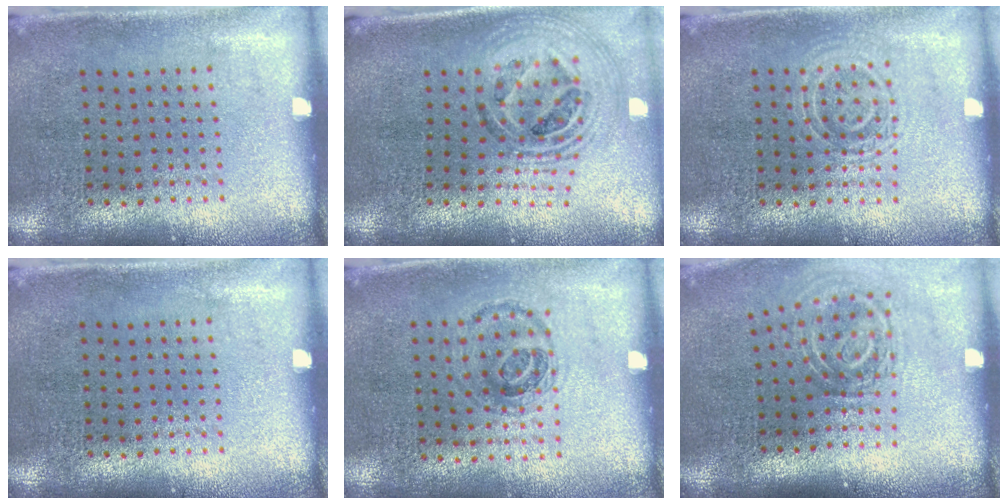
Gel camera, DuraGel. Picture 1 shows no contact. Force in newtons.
{"total": 1.6, "press": 1.4, "slide": 0.8}
{"total": 1.8, "press": 1.8, "slide": 0.4}
{"total": 0.0}
{"total": 0.9, "press": 0.8, "slide": 0.5}
{"total": 1.8, "press": 1.2, "slide": 1.3}